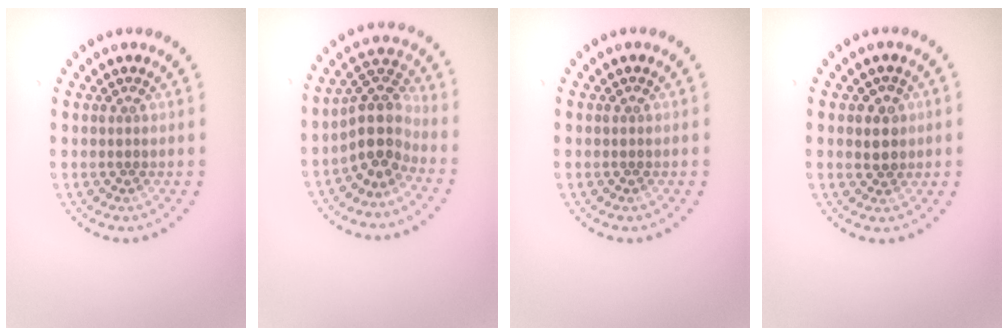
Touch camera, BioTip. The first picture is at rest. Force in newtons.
{"total": 3.8, "press": 2.9, "slide": 2.5}
{"total": 0.0}
{"total": 1.5, "press": 1.4, "slide": 0.4}